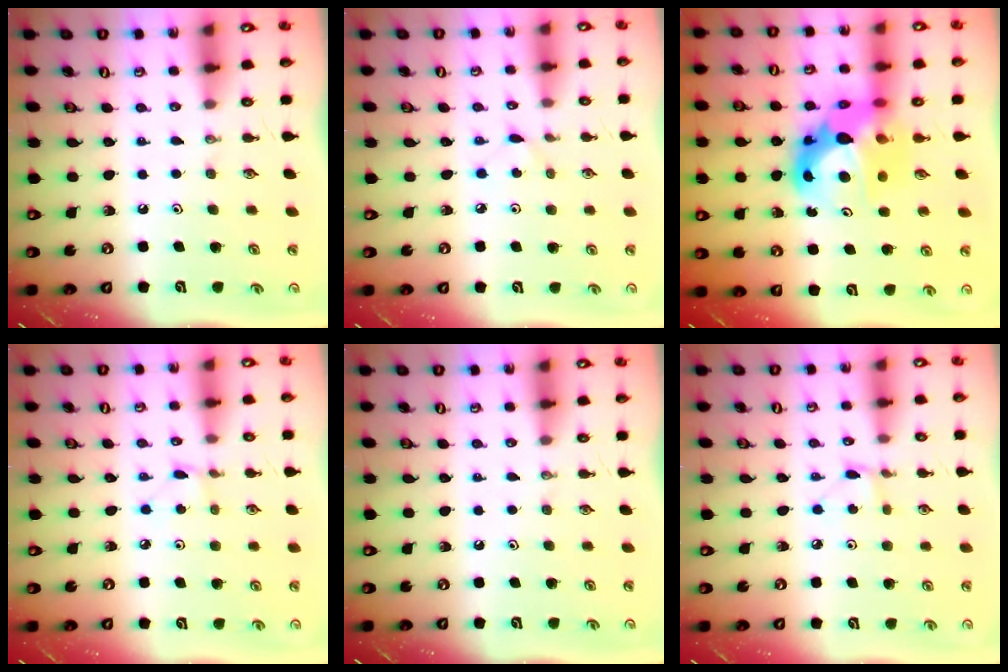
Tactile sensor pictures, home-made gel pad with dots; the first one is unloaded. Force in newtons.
{"total": 2.7, "press": 2.7, "slide": 0.4}
{"total": 13.9, "press": 13.8, "slide": 1.3}
{"total": 1.4, "press": 1.4, "slide": 0.2}
{"total": 0.0}
{"total": 3.8, "press": 3.8, "slide": 0.4}